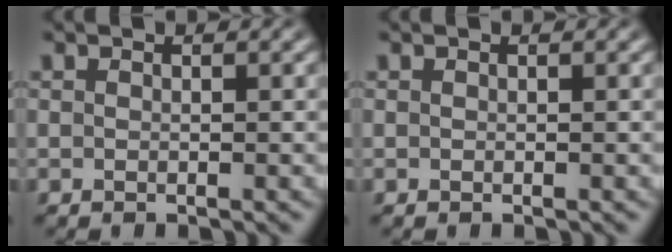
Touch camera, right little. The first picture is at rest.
{"total": 0.0}